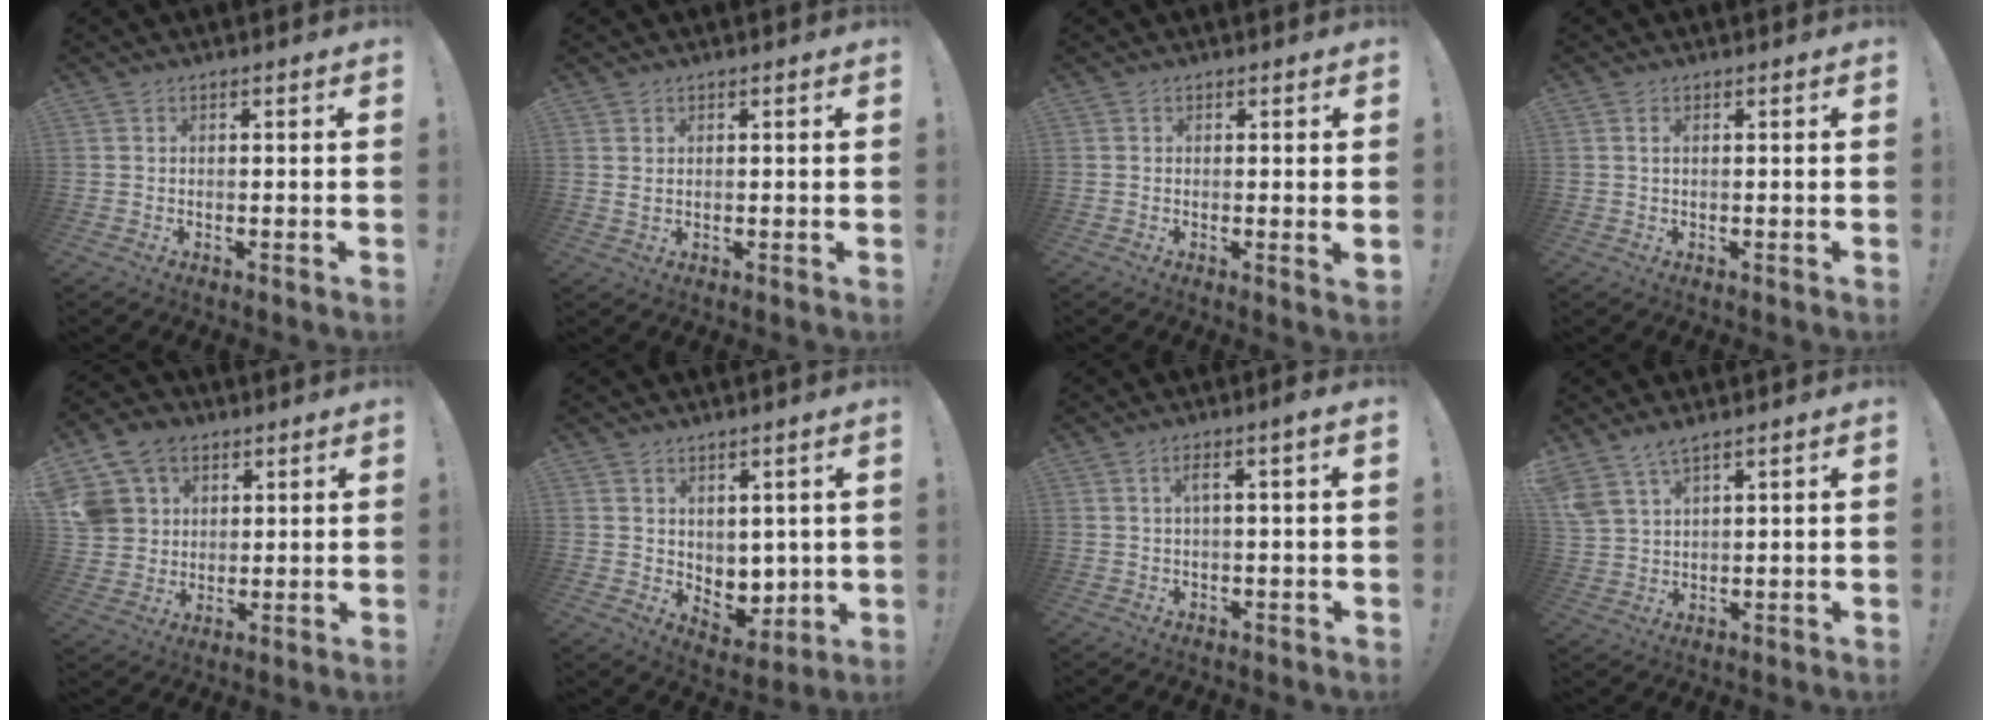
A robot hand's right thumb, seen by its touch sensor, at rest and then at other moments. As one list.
[{"total": 1.4, "force": [0.9, 0.9, 0.7], "torque": [-0.013, 0.002, 0.015]}, {"total": 1.8, "force": [0.6, -0.2, 1.7], "torque": [-0.013, -0.008, 0.006]}, {"total": 0.9, "force": [0.2, 0.2, 0.9], "torque": [-0.024, 0.004, 0.004]}, {"total": 13.5, "force": [6.5, 10.5, 5.5], "torque": [-0.098, -0.023, 0.135]}, {"total": 6.1, "force": [3.3, 4.9, 1.6], "torque": [-0.012, -0.037, 0.069]}, {"total": 3.7, "force": [0.2, 0.1, 3.7], "torque": [-0.068, 0.005, 0.000]}, {"total": 5.7, "force": [4.7, 1.6, 2.8], "torque": [-0.068, -0.019, 0.093]}]